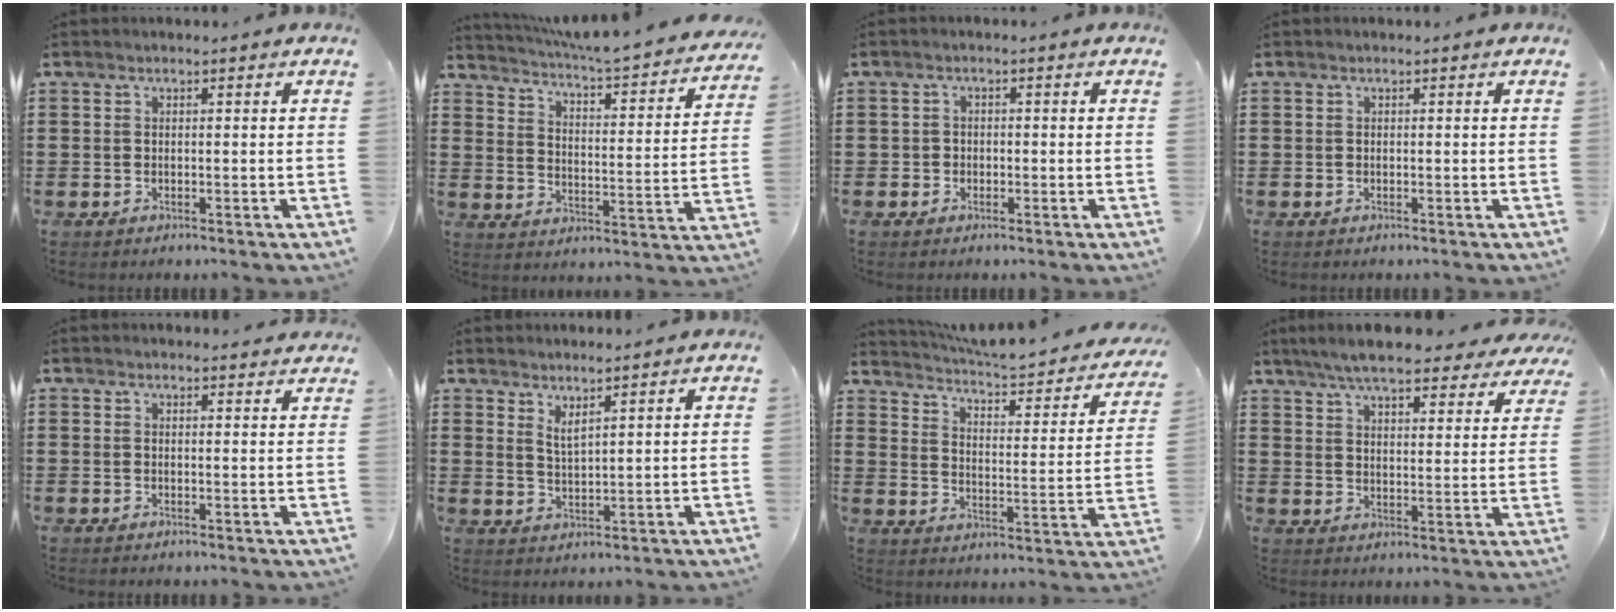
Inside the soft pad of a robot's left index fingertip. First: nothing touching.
{"total": 4.4, "force": [4.1, -0.5, 1.4], "torque": [-0.050, -0.039, 0.061]}
{"total": 1.2, "force": [-0.5, 1.1, 0.1], "torque": [-0.006, 0.004, -0.013]}
{"total": 0.0}
{"total": 1.5, "force": [1.5, 0.2, 0.2], "torque": [-0.006, 0.002, 0.029]}
{"total": 2.4, "force": [2.1, 0.0, 1.1], "torque": [-0.026, 0.001, 0.039]}
{"total": 3.9, "force": [3.8, -0.1, 1.1], "torque": [-0.045, -0.036, 0.055]}
{"total": 7.5, "force": [6.9, 0.7, 2.9], "torque": [-0.081, -0.022, 0.125]}